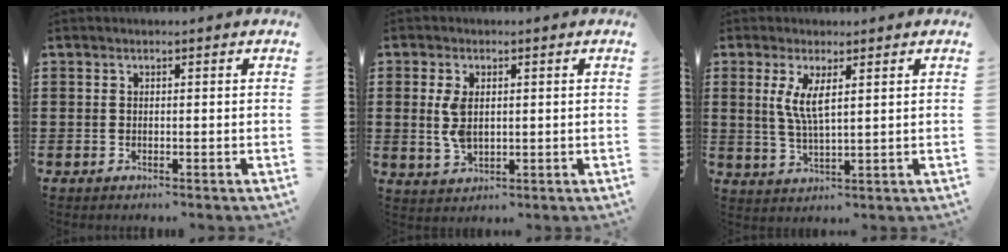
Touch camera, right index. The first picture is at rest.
{"total": 4.8, "force": [0.5, 2.6, 4.0], "torque": [-0.096, 0.002, 0.004]}
{"total": 4.7, "force": [1.6, 1.2, 4.3], "torque": [-0.091, 0.000, 0.027]}